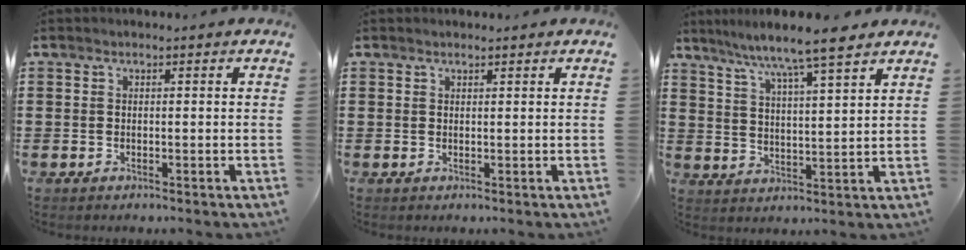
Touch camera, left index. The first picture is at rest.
{"total": 0.6, "force": [0.5, 0.4, 0.0], "torque": [-0.002, 0.002, 0.011]}
{"total": 7.1, "force": [6.0, -0.4, 3.8], "torque": [-0.094, -0.030, 0.099]}